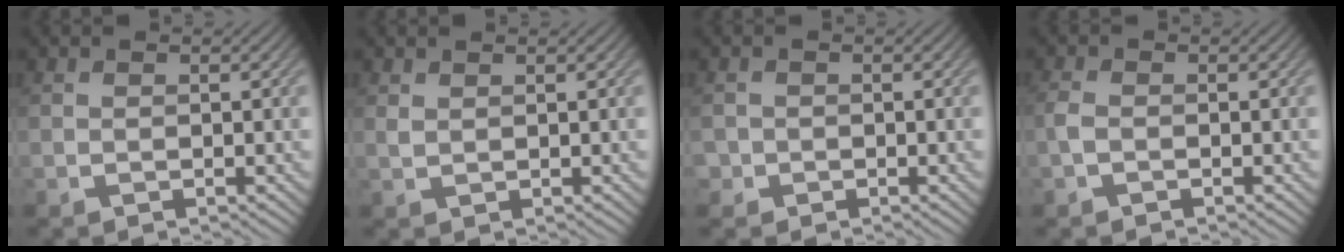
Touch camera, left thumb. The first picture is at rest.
{"total": 0.8, "force": [0.7, 0.3, 0.4], "torque": [-0.014, 0.001, 0.016]}
{"total": 1.3, "force": [-0.6, 1.2, 0.0], "torque": [0.006, -0.001, -0.013]}
{"total": 1.5, "force": [-0.7, 0.8, 1.0], "torque": [-0.027, 0.002, -0.022]}